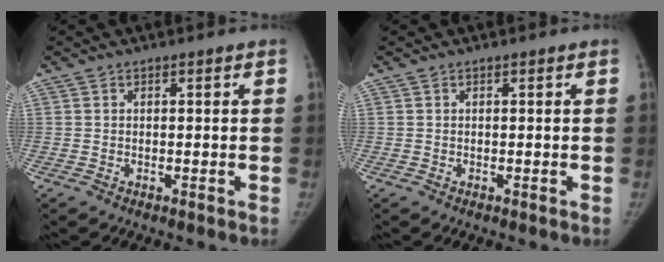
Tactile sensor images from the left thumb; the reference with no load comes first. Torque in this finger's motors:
{"motor_torque": [-0.03, 0.03, 0.27, -0.16, 0.00]}